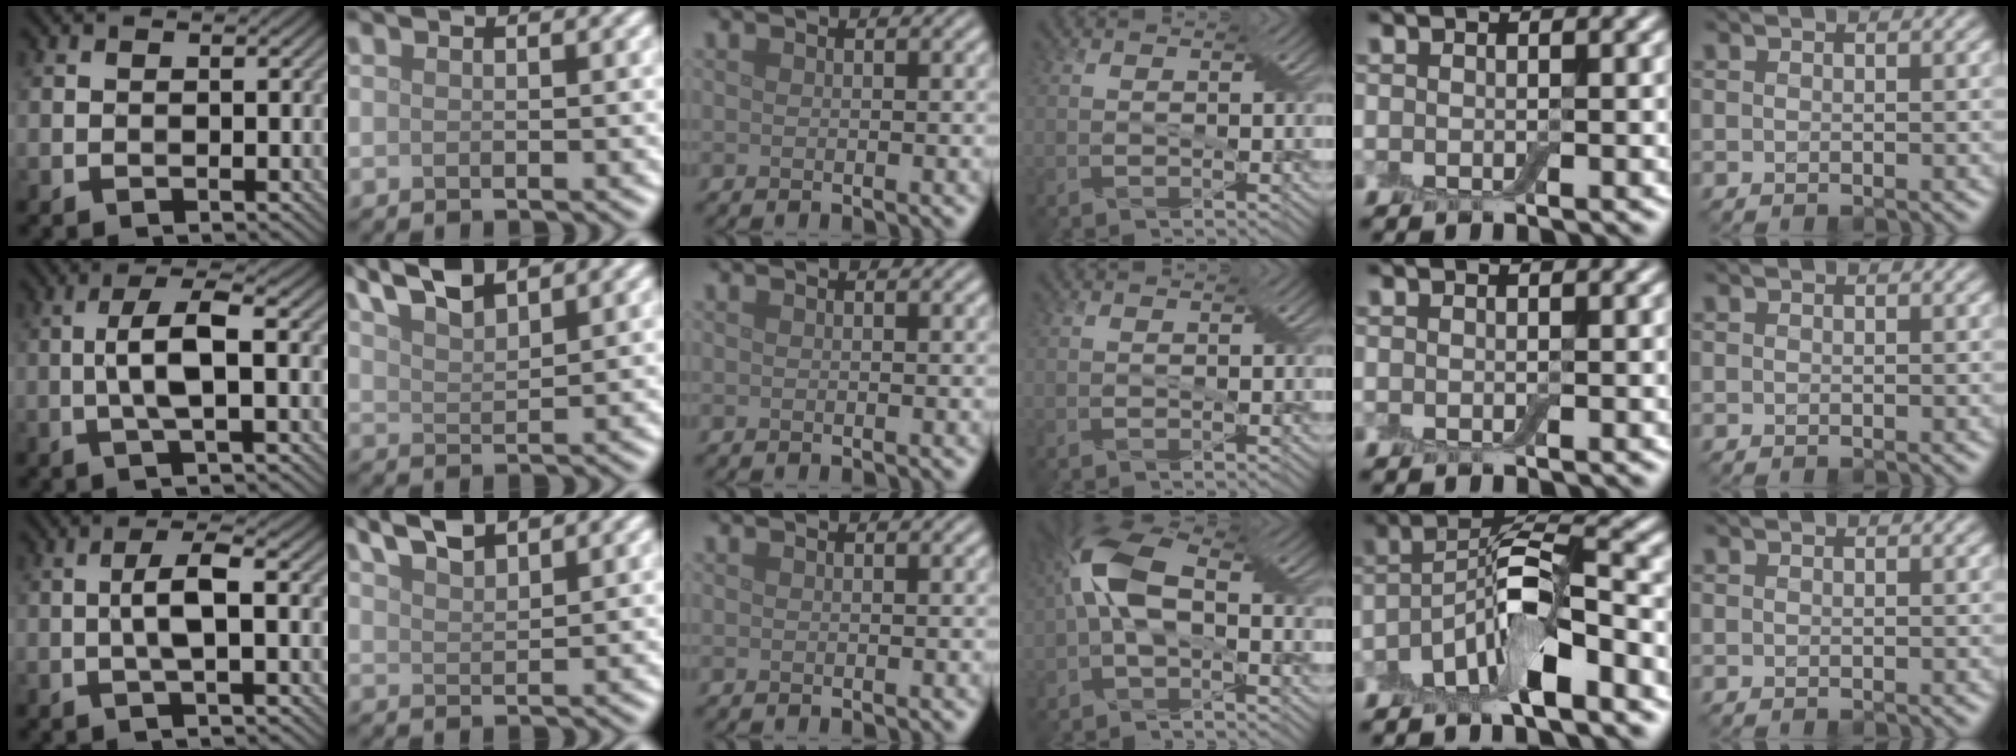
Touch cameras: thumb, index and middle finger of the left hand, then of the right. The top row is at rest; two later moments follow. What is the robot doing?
{"motion": "insert", "object": "box of matches"}